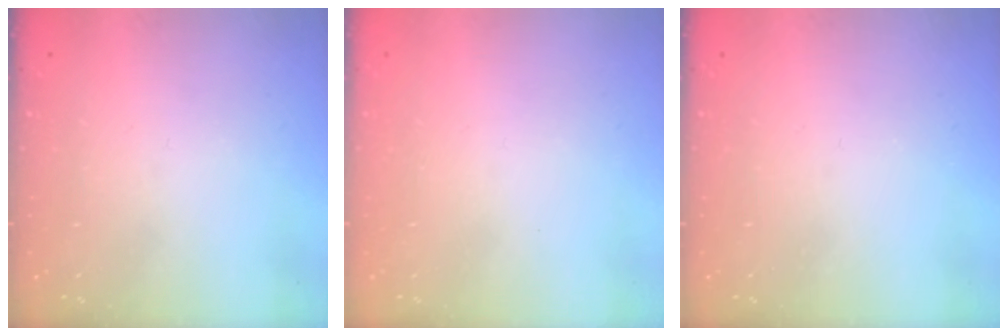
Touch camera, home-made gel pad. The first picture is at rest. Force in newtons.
{"total": 1.7, "press": 1.7, "slide": 0.1}
{"total": 0.0}